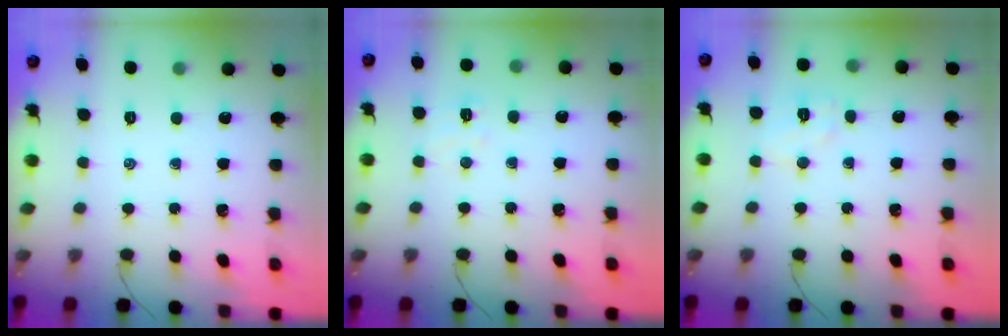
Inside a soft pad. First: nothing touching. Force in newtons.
{"total": 3.9, "press": 3.7, "slide": 1.1}
{"total": 6.1, "press": 6.0, "slide": 1.0}